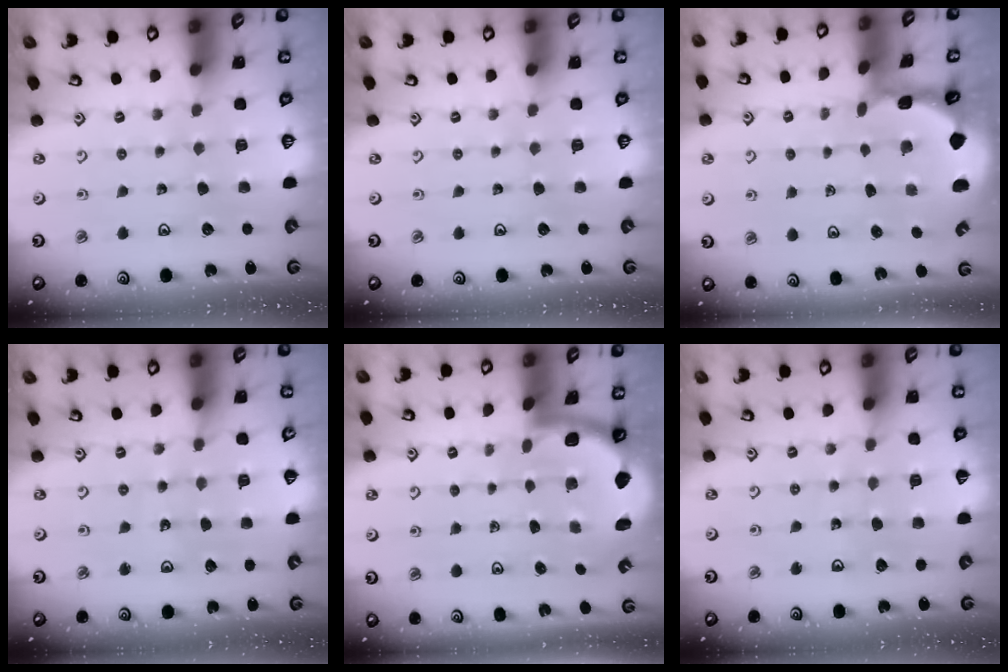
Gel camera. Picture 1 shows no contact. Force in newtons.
{"total": 0.0}
{"total": 1.5, "press": 1.5, "slide": 0.2}
{"total": 5.1, "press": 5.1, "slide": 0.5}
{"total": 1.6, "press": 1.6, "slide": 0.1}
{"total": 4.4, "press": 3.9, "slide": 2.1}